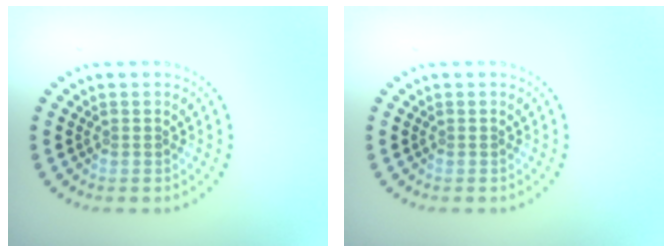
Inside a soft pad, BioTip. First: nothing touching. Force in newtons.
{"total": 0.0}